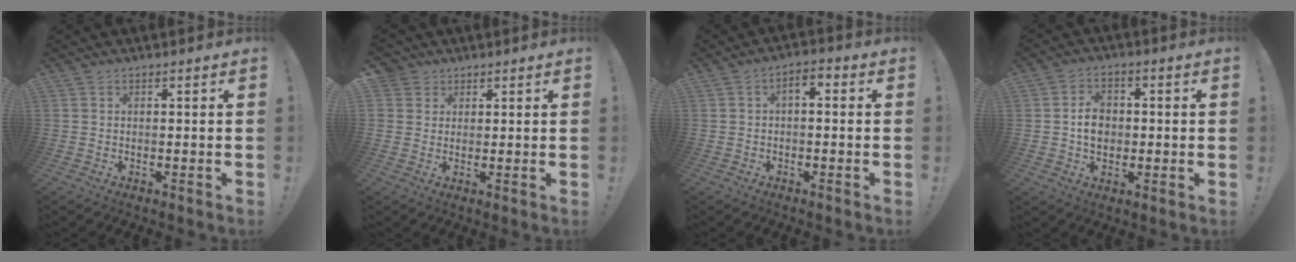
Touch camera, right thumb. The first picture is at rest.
{"total": 3.5, "force": [1.9, 2.9, 0.4], "torque": [-0.002, -0.009, 0.036]}
{"total": 3.3, "force": [-1.2, 1.7, 2.6], "torque": [-0.036, 0.007, -0.025]}
{"total": 7.1, "force": [-0.1, 5.9, 4.0], "torque": [-0.038, 0.007, -0.002]}